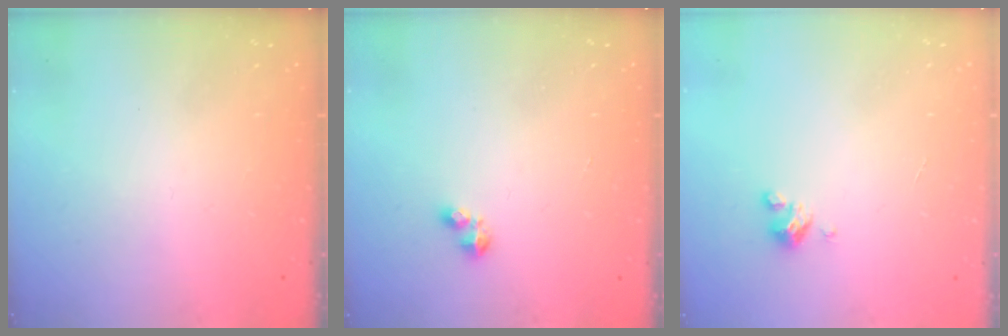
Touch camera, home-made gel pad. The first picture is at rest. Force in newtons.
{"total": 2.8, "press": 2.8, "slide": 0.4}
{"total": 3.7, "press": 3.7, "slide": 0.3}